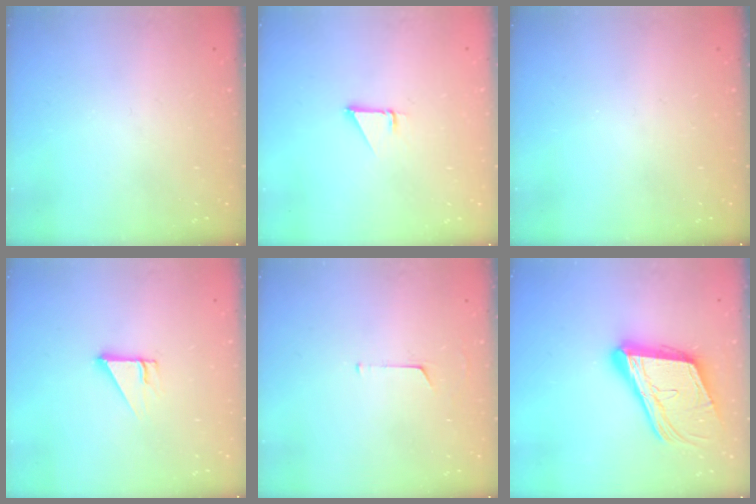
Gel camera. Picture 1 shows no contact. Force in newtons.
{"total": 1.0, "press": 1.0, "slide": 0.1}
{"total": 0.0}
{"total": 2.9, "press": 2.9, "slide": 0.1}
{"total": 3.9, "press": 3.8, "slide": 0.3}
{"total": 21.3, "press": 20.8, "slide": 4.6}